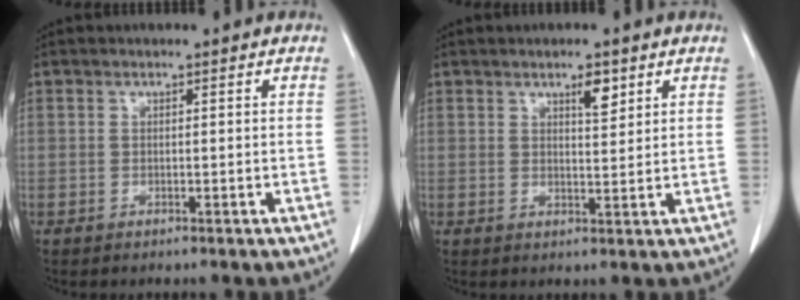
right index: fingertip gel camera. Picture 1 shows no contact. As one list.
[{"total": 3.1, "force": [1.9, 0.8, 2.3], "torque": [-0.039, -0.004, 0.031]}]